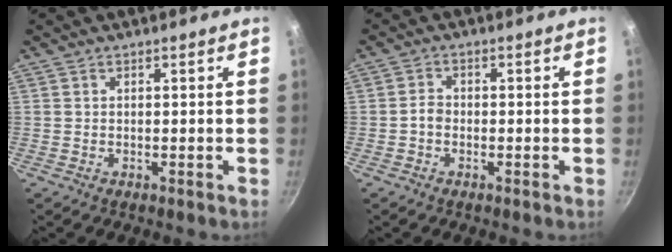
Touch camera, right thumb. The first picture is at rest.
{"total": 1.9, "force": [-0.8, 1.4, 1.1], "torque": [-0.019, 0.015, -0.019]}